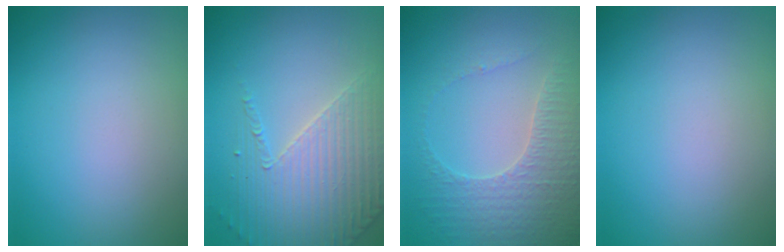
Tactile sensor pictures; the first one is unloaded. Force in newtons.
{"total": 3.8, "press": 3.6, "slide": 1.1}
{"total": 3.3, "press": 3.2, "slide": 0.9}
{"total": 0.0}